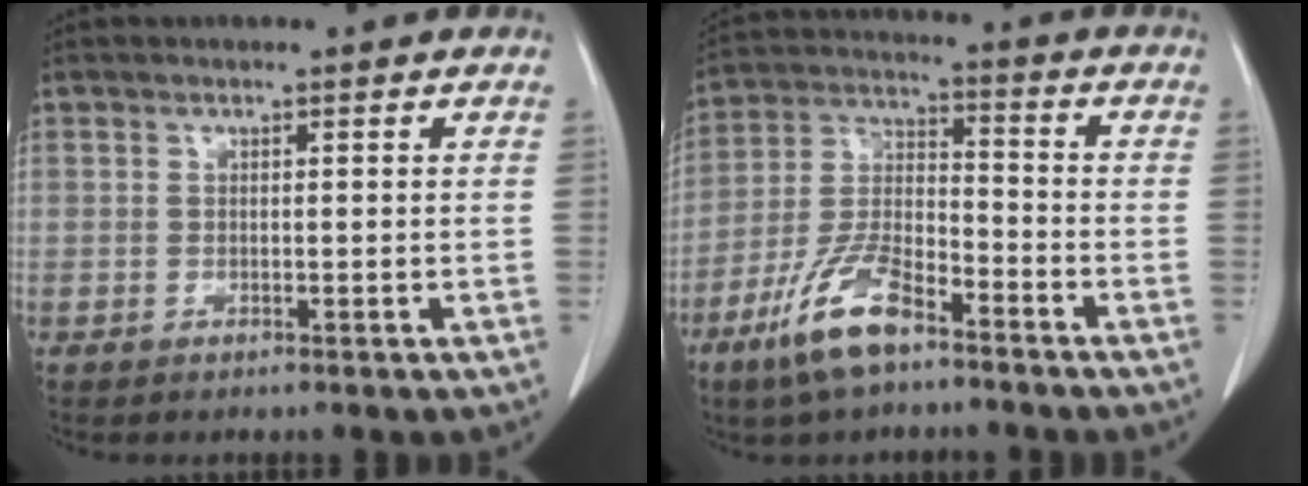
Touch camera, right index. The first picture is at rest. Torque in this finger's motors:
{"motor_torque": [0.52, -0.60, 0.26, 0.12]}